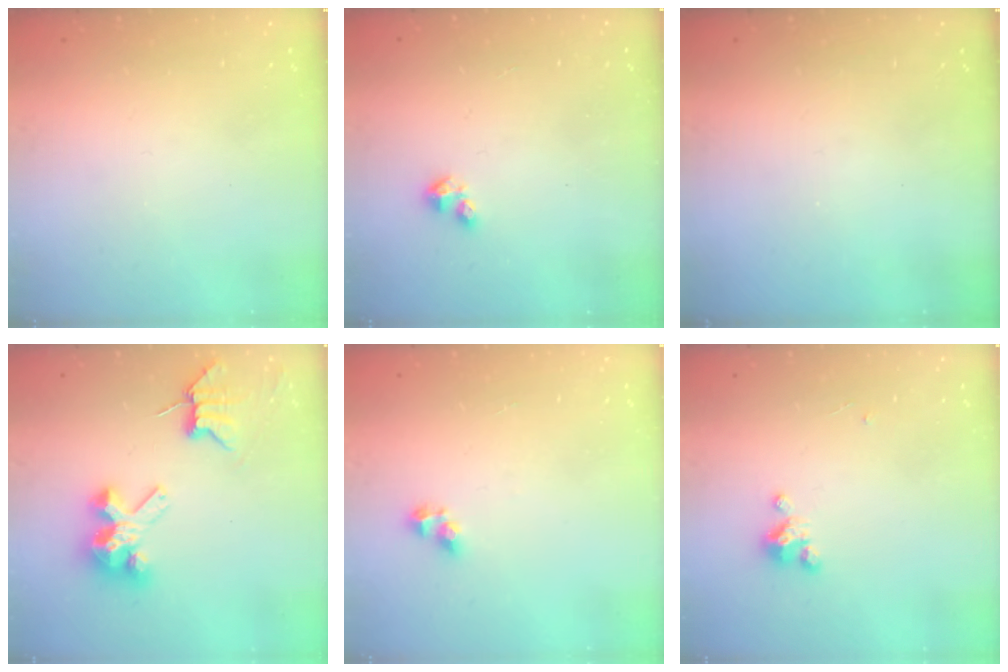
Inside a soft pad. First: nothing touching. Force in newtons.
{"total": 1.6, "press": 1.6, "slide": 0.4}
{"total": 0.0}
{"total": 8.4, "press": 8.4, "slide": 0.6}
{"total": 3.7, "press": 3.7, "slide": 0.3}
{"total": 2.7, "press": 2.7, "slide": 0.3}